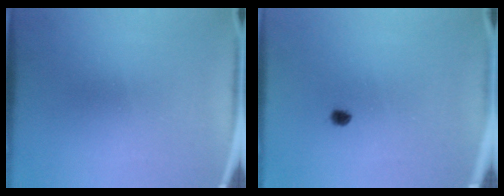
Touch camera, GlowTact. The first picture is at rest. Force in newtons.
{"total": 1.4}